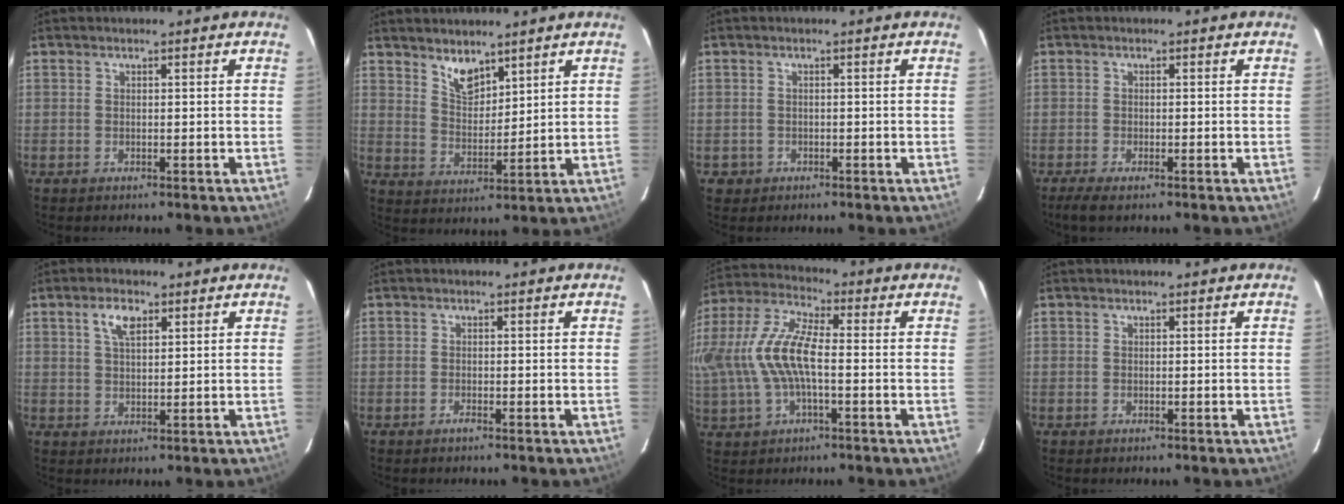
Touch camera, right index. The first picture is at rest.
{"total": 5.9, "force": [4.6, 2.5, 2.7], "torque": [-0.040, 0.000, 0.088]}
{"total": 0.6, "force": [0.1, 0.6, 0.0], "torque": [0.004, 0.003, 0.001]}
{"total": 3.2, "force": [-2.3, 0.5, 2.2], "torque": [-0.050, -0.010, -0.041]}
{"total": 4.3, "force": [2.1, 2.0, 3.2], "torque": [-0.058, 0.010, 0.039]}
{"total": 0.7, "force": [-0.6, 0.2, 0.4], "torque": [-0.009, 0.000, -0.012]}
{"total": 15.4, "force": [-1.0, 6.2, 14.0], "torque": [-0.291, 0.011, -0.020]}
{"total": 0.0}